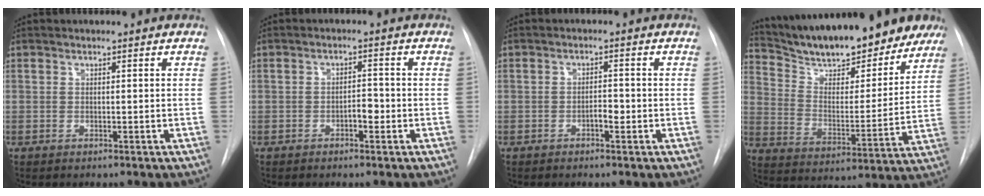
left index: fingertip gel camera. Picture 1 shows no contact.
{"total": 2.3, "force": [-1.0, 0.9, 1.8], "torque": [-0.024, 0.006, -0.014]}
{"total": 1.8, "force": [-0.9, 0.6, 1.4], "torque": [-0.021, 0.005, -0.012]}
{"total": 23.1, "force": [19.9, 5.9, 10.1], "torque": [-0.157, -0.003, 0.289]}